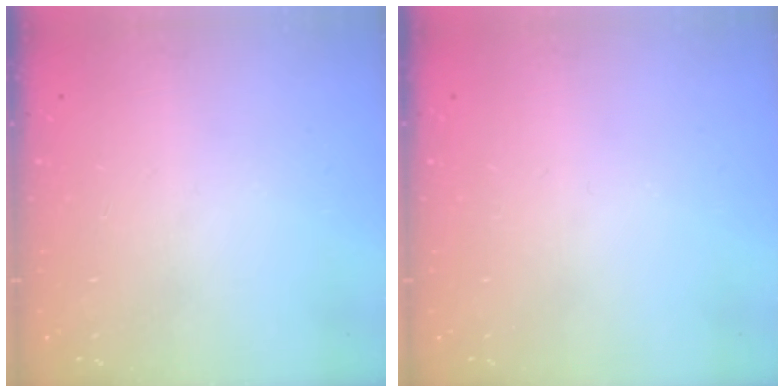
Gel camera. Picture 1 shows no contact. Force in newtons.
{"total": 0.0}